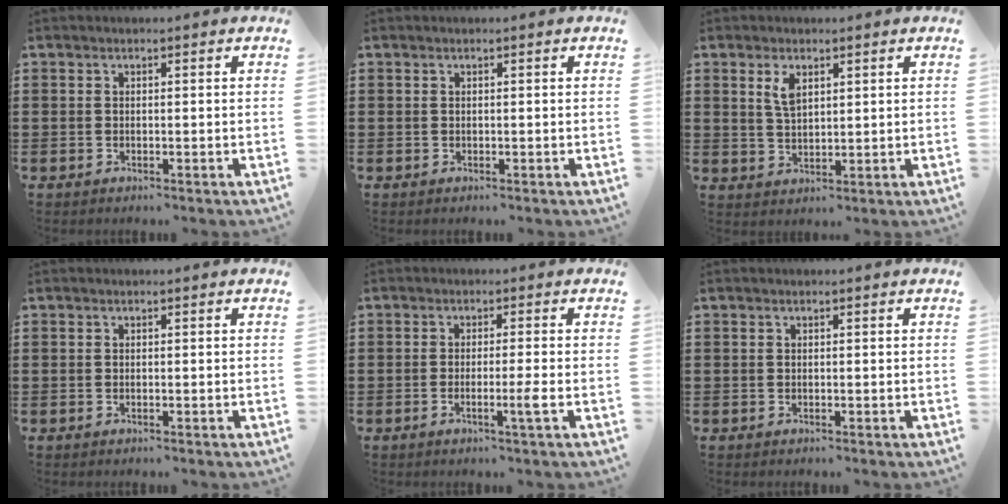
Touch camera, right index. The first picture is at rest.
{"total": 0.0}
{"total": 3.3, "force": [1.7, 1.5, 2.4], "torque": [-0.054, 0.004, 0.031]}
{"total": 0.0}
{"total": 3.4, "force": [-1.2, -0.6, 3.1], "torque": [-0.051, -0.015, -0.022]}
{"total": 0.0}